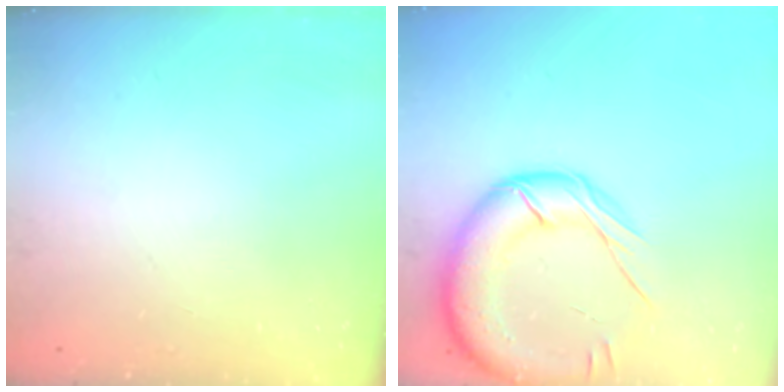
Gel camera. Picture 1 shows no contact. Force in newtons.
{"total": 19.3, "press": 19.1, "slide": 3.0}